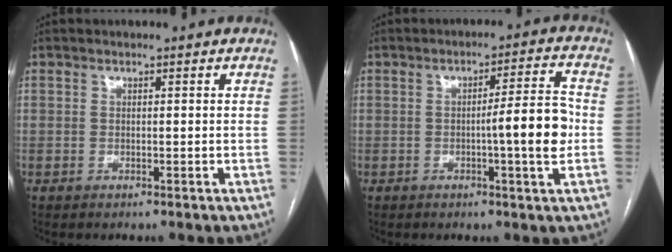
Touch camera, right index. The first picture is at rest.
{"total": 8.0, "force": [-1.3, -0.1, 7.9], "torque": [-0.106, 0.007, -0.019]}